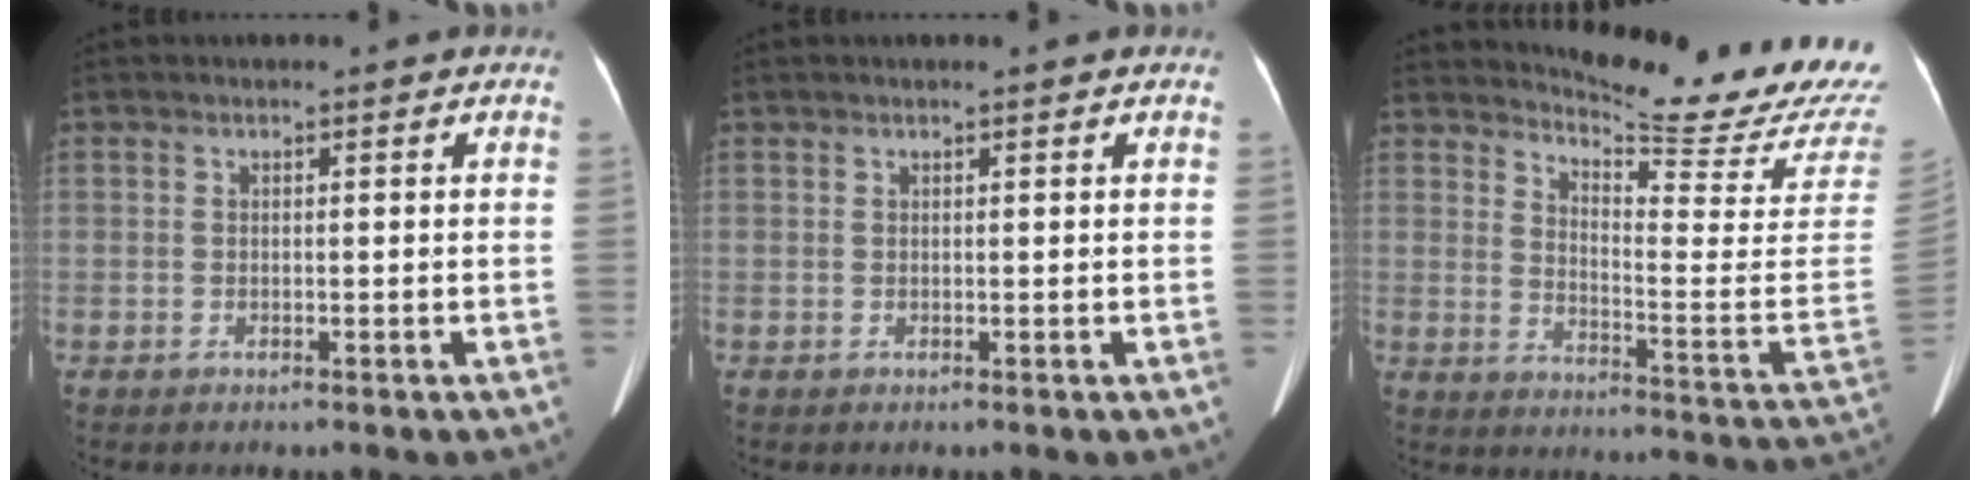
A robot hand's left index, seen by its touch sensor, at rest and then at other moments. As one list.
[{"total": 0.0}, {"total": 20.1, "force": [18.8, 0.2, 7.2], "torque": [-0.116, -0.124, 0.230]}]